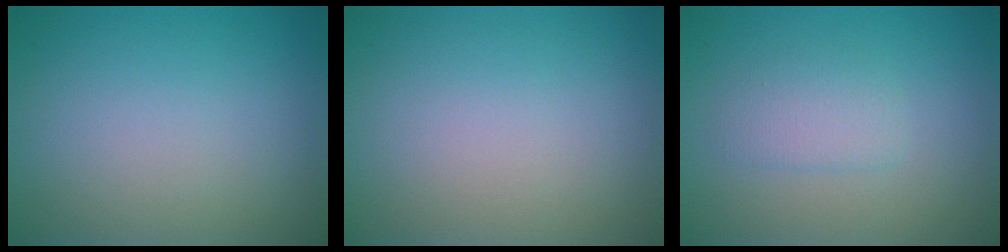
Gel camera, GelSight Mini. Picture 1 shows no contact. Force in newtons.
{"total": 0.0}
{"total": 1.8, "press": 1.8, "slide": 0.1}